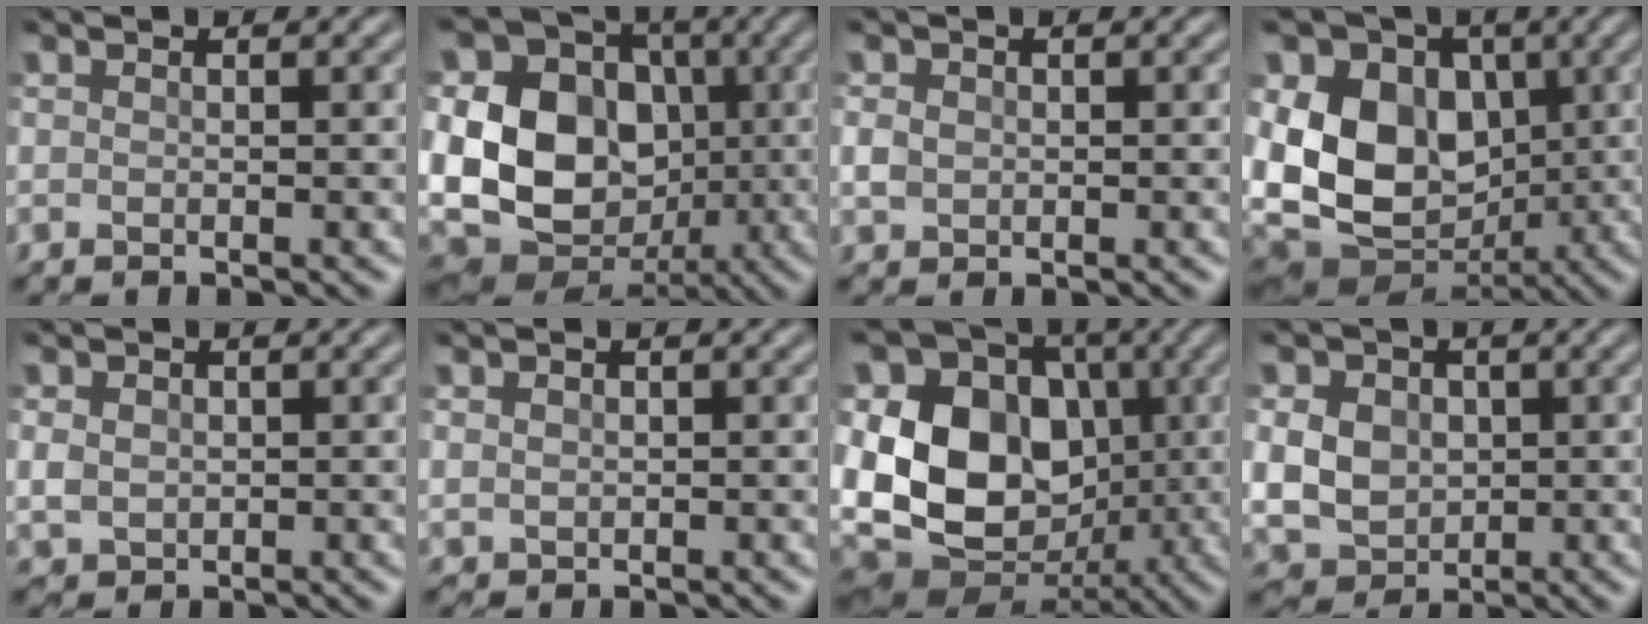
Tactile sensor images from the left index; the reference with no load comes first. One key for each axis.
{"total": 16.6, "fx": -0.7, "fy": 14.1, "fz": 8.8, "tx": -0.188, "ty": 0.013, "tz": -0.033}
{"total": 1.6, "fx": 0.1, "fy": 1.3, "fz": 0.8, "tx": -0.017, "ty": 0.000, "tz": -0.001}
{"total": 13.6, "fx": 0.9, "fy": 10.5, "fz": 8.6, "tx": -0.151, "ty": 0.005, "tz": 0.006}
{"total": 1.9, "fx": 0.3, "fy": 1.6, "fz": 0.9, "tx": -0.021, "ty": -0.004, "tz": 0.006}
{"total": 0.9, "fx": 0.3, "fy": 0.7, "fz": 0.3, "tx": -0.006, "ty": -0.003, "tz": 0.009}
{"total": 14.6, "fx": 0.1, "fy": 11.9, "fz": 8.4, "tx": -0.167, "ty": 0.002, "tz": -0.009}
{"total": 6.5, "fx": 0.7, "fy": 5.4, "fz": 3.5, "tx": -0.067, "ty": 0.012, "tz": 0.001}